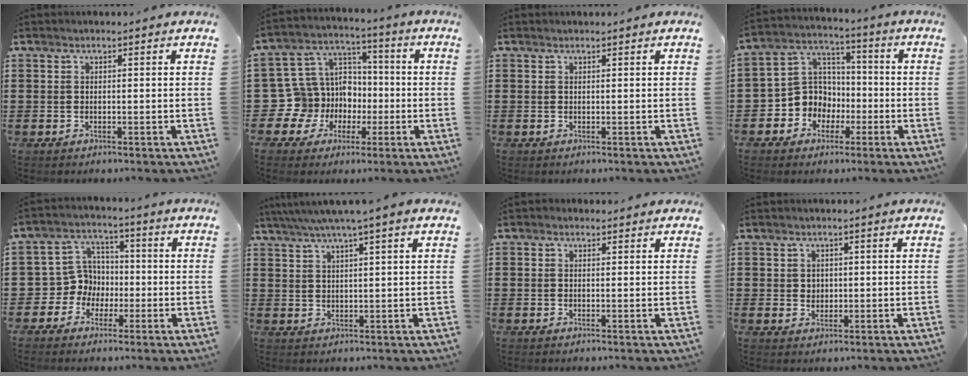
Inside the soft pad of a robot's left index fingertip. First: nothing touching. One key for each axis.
{"total": 11.6, "fx": -2.3, "fy": 10.9, "fz": 3.4, "tx": -0.131, "ty": 0.000, "tz": -0.035}
{"total": 0.0}
{"total": 8.0, "fx": -2.3, "fy": 7.5, "fz": 1.6, "tx": -0.078, "ty": 0.006, "tz": -0.047}
{"total": 6.6, "fx": -1.0, "fy": 6.3, "fz": 1.5, "tx": -0.069, "ty": 0.005, "tz": -0.022}
{"total": 3.8, "fx": 2.6, "fy": -0.5, "fz": 2.6, "tx": -0.058, "ty": -0.005, "tz": 0.044}
{"total": 0.6, "fx": 0.3, "fy": 0.5, "fz": 0.2, "tx": -0.006, "ty": 0.004, "tz": 0.006}
{"total": 1.6, "fx": 0.7, "fy": 1.4, "fz": 0.4, "tx": -0.013, "ty": 0.009, "tz": 0.012}